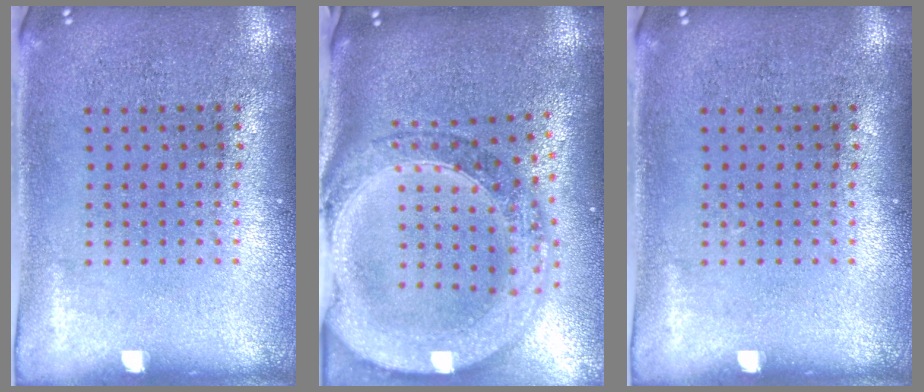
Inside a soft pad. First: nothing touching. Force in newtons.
{"total": 2.9, "press": 2.4, "slide": 1.5}
{"total": 0.0}